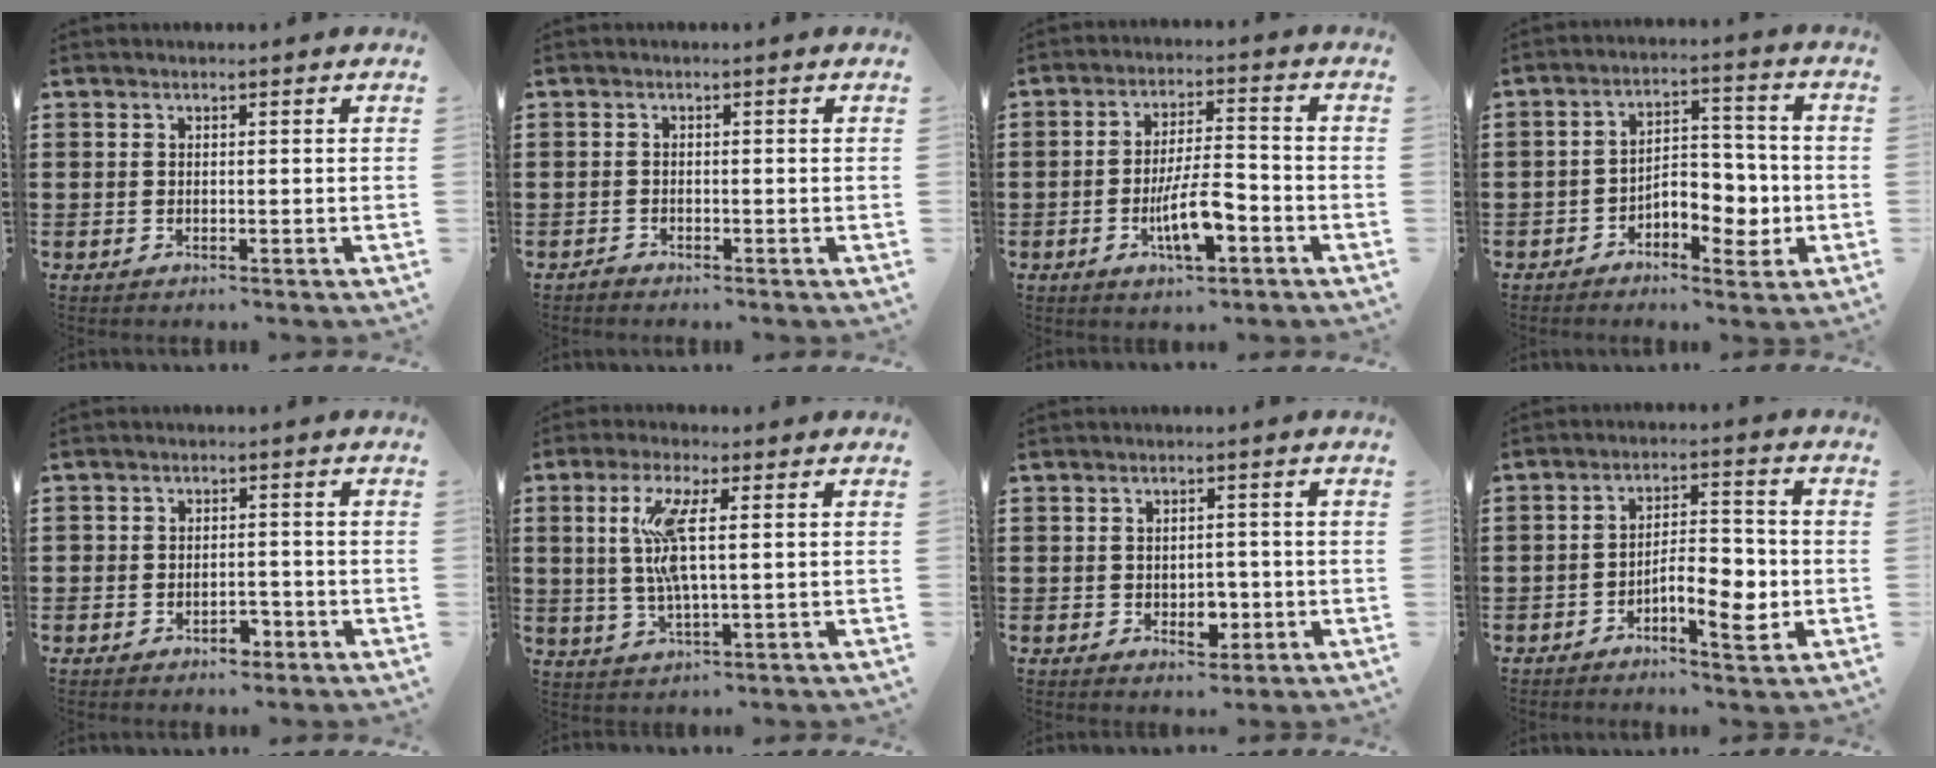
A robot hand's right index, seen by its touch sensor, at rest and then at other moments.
{"total": 0.8, "force": [-0.8, 0.2, 0.1], "torque": [-0.004, 0.002, -0.017]}
{"total": 8.6, "force": [-3.2, 2.7, 7.5], "torque": [-0.146, -0.005, -0.059]}
{"total": 6.5, "force": [-2.2, 4.1, 4.6], "torque": [-0.058, 0.004, -0.047]}
{"total": 2.9, "force": [-1.8, 1.7, 1.5], "torque": [-0.028, 0.006, -0.037]}
{"total": 7.8, "force": [1.4, 1.4, 7.6], "torque": [-0.168, -0.007, 0.014]}
{"total": 3.7, "force": [-0.9, 2.3, 2.8], "torque": [-0.044, 0.001, -0.017]}
{"total": 6.8, "force": [-2.6, 2.6, 5.7], "torque": [-0.087, 0.006, -0.047]}